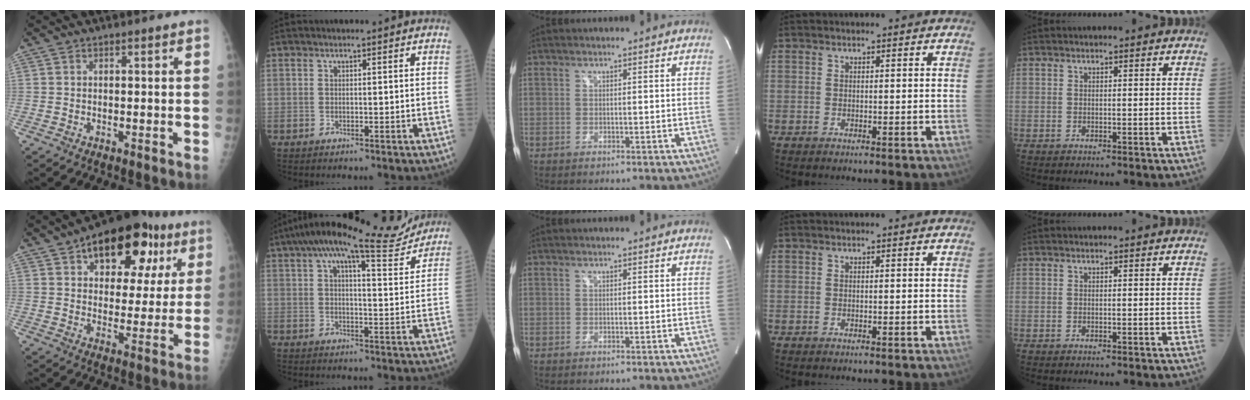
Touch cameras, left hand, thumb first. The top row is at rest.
{"thumb": {"total": 19.6, "force": [9.4, 10.9, 13.3], "torque": [-0.139, -0.003, 0.131]}, "index": {"total": 14.6, "force": [12.7, 1.7, 7.0], "torque": [-0.119, 0.015, 0.175]}}